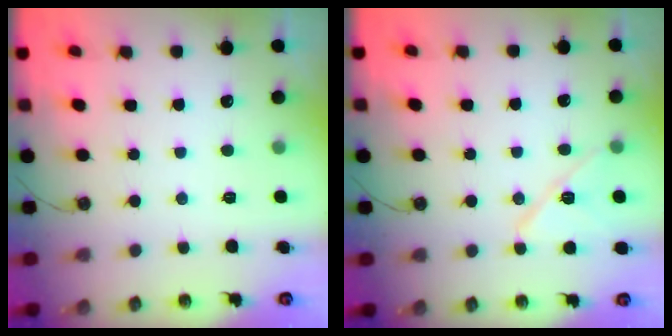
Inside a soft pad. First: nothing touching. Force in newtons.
{"total": 11.0, "press": 11.0, "slide": 0.9}